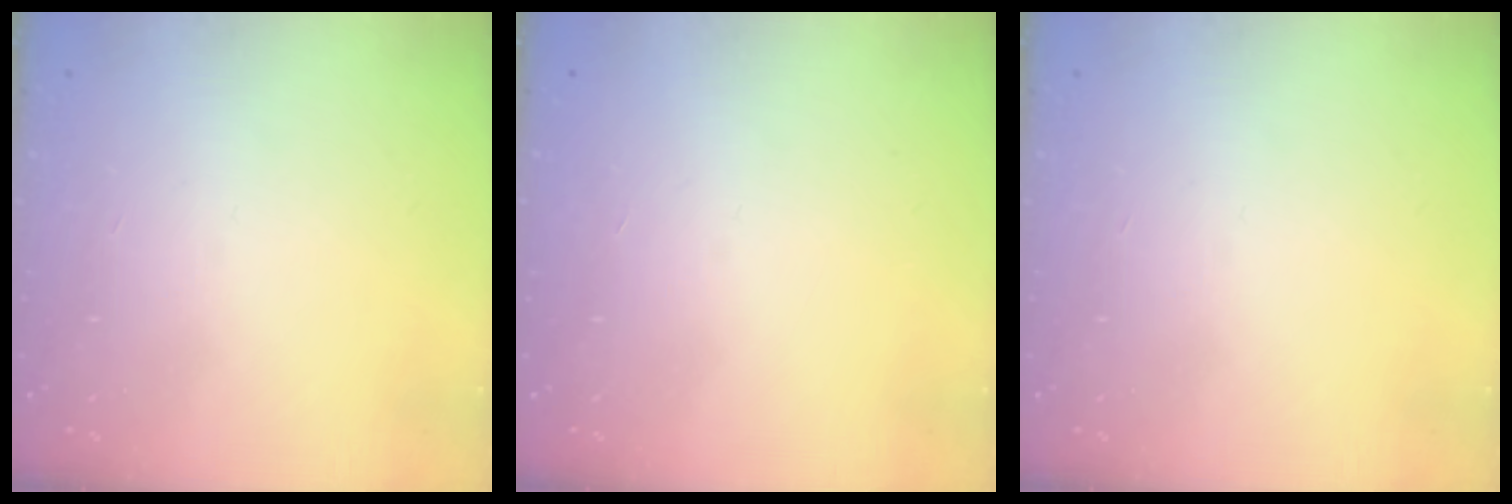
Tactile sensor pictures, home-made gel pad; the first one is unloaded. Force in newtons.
{"total": 0.0}
{"total": 0.0}